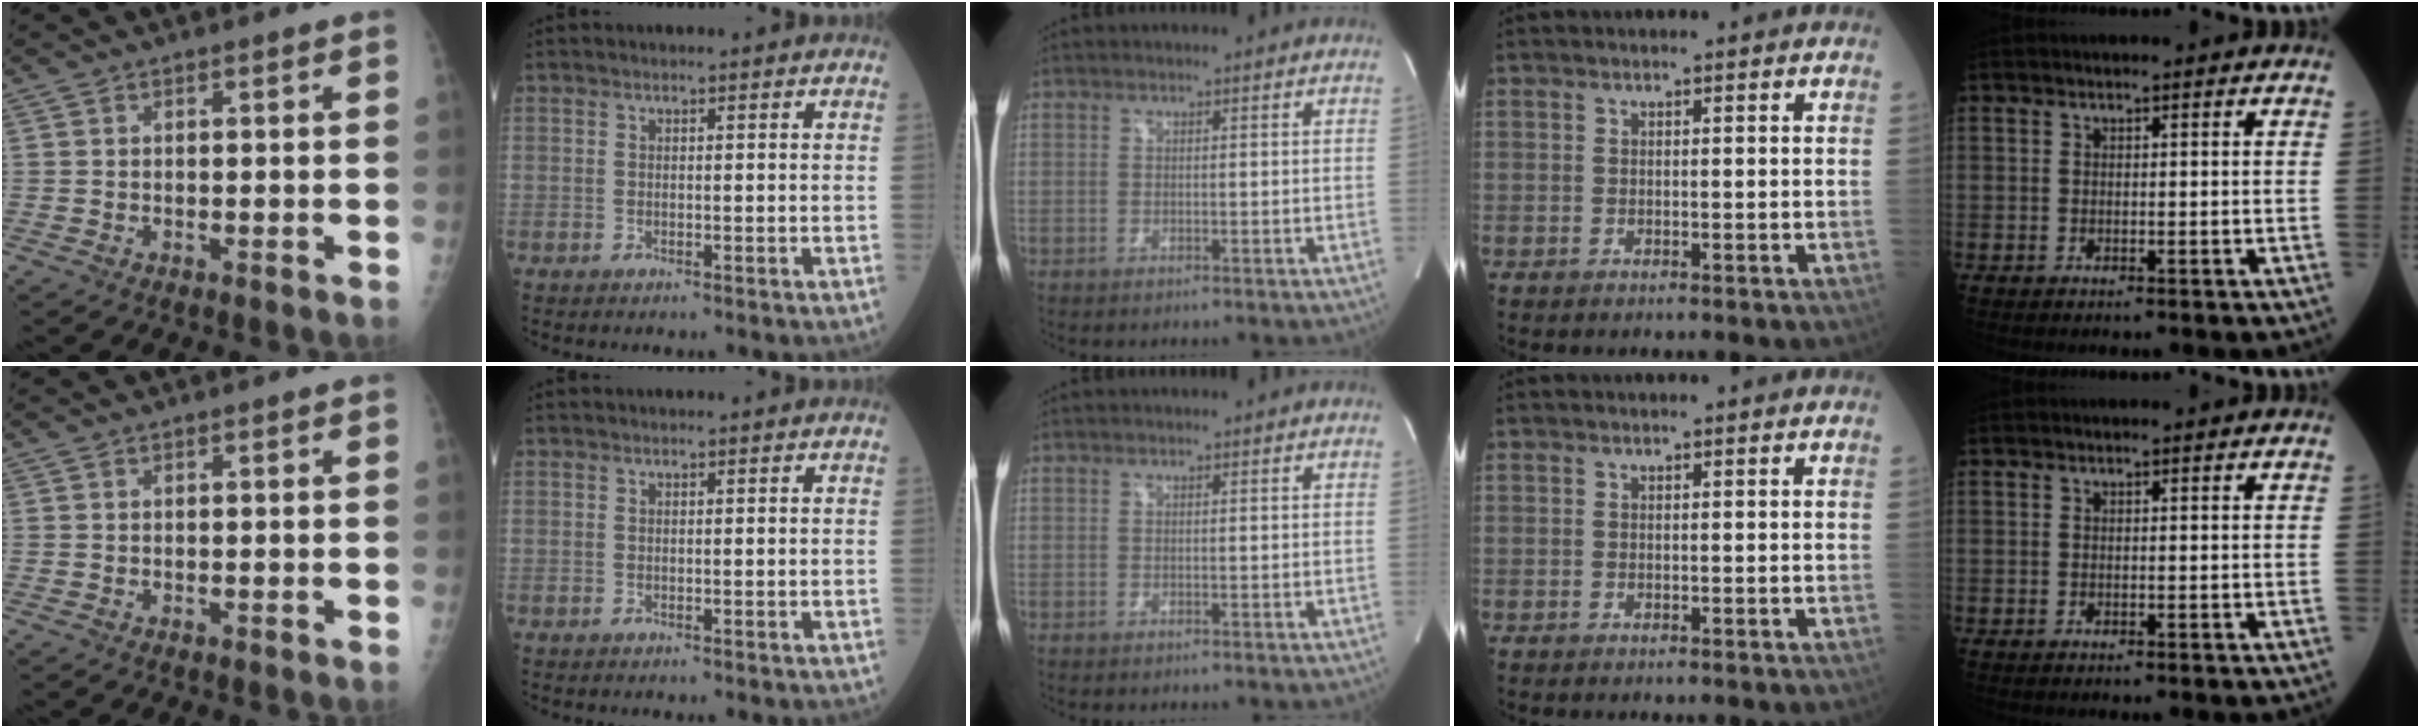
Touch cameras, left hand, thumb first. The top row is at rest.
{}